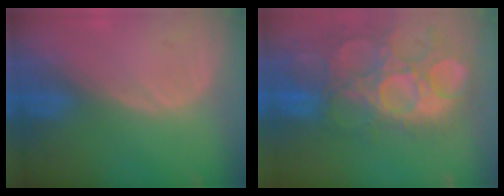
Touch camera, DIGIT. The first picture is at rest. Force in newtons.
{"total": 14.8, "press": 12.7, "slide": 7.6}